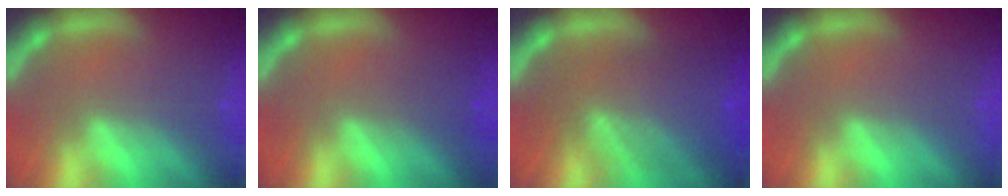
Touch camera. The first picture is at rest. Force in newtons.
{"total": 1.5}
{"total": 7.5}
{"total": 0.0}